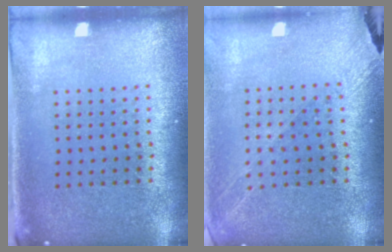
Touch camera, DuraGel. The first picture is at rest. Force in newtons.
{"total": 1.3, "press": 1.2, "slide": 0.3}